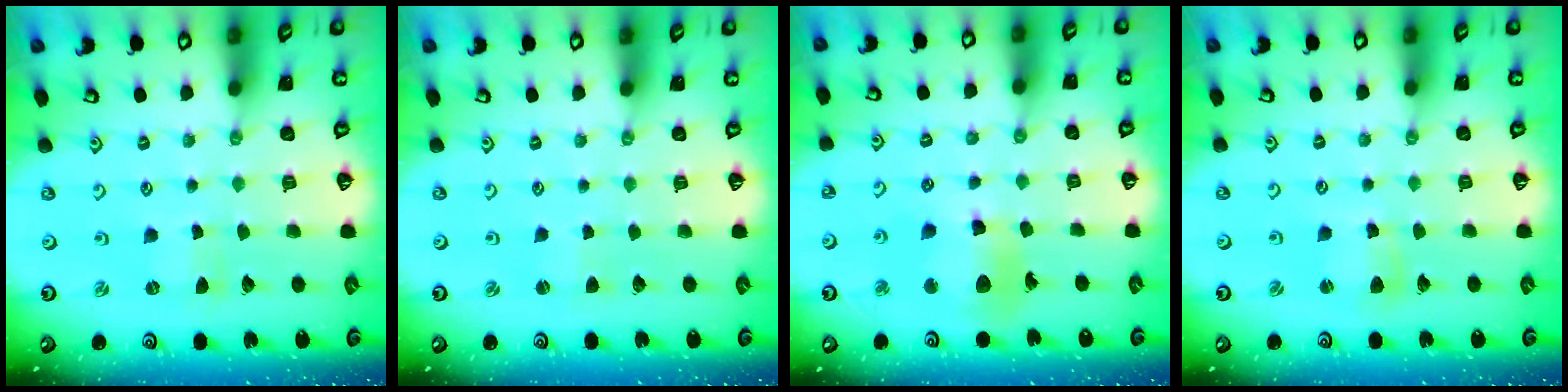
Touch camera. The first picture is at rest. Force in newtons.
{"total": 0.7, "press": 0.7, "slide": 0.1}
{"total": 12.1, "press": 12.0, "slide": 1.2}
{"total": 4.1, "press": 4.1, "slide": 0.5}